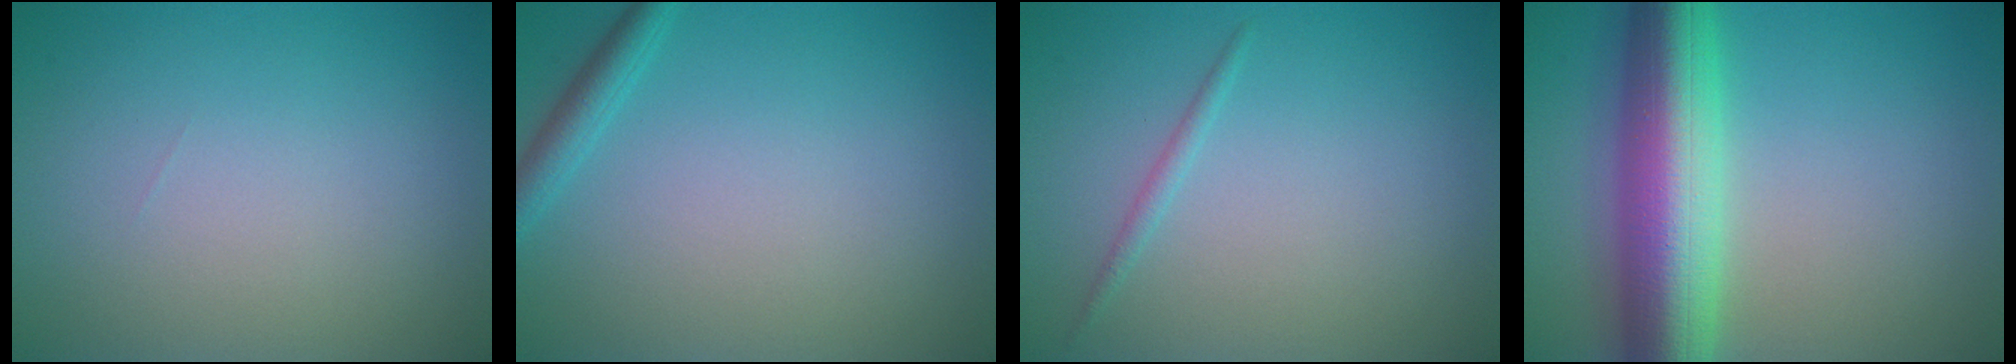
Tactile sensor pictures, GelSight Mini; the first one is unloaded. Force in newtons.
{"total": 1.8, "press": 1.8, "slide": 0.1}
{"total": 0.9, "press": 0.9, "slide": 0.1}
{"total": 10.5, "press": 10.5, "slide": 0.2}